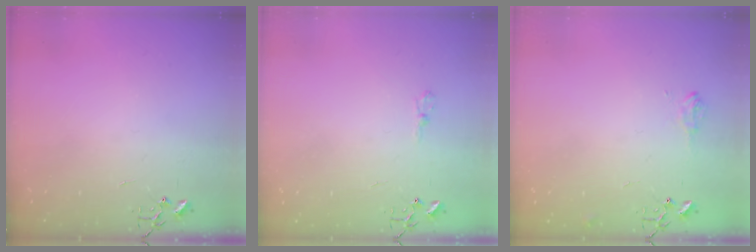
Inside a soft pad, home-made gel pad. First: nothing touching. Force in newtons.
{"total": 4.8, "press": 4.8, "slide": 0.5}
{"total": 7.2, "press": 7.1, "slide": 0.9}